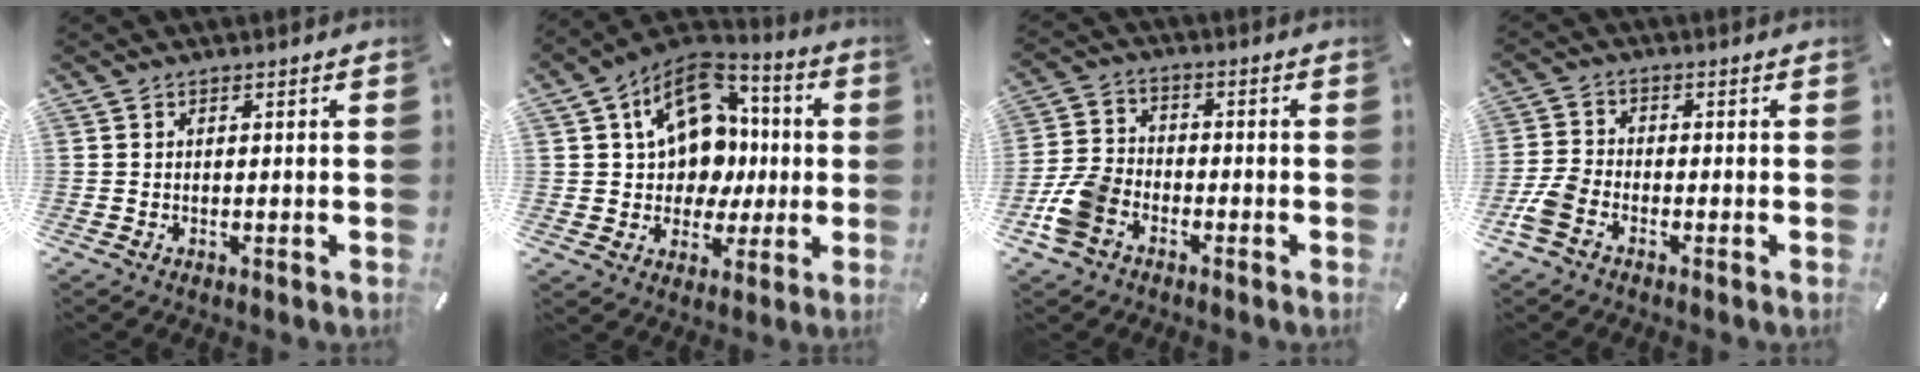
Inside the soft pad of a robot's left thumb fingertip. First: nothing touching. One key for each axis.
{"total": 16.4, "fx": 3.2, "fy": 13.4, "fz": 8.9, "tx": -0.145, "ty": -0.012, "tz": 0.069}
{"total": 8.7, "fx": -4.4, "fy": 6.0, "fz": 4.5, "tx": -0.105, "ty": 0.021, "tz": -0.085}
{"total": 5.2, "fx": -2.8, "fy": 3.2, "fz": 3.0, "tx": -0.072, "ty": 0.009, "tz": -0.056}